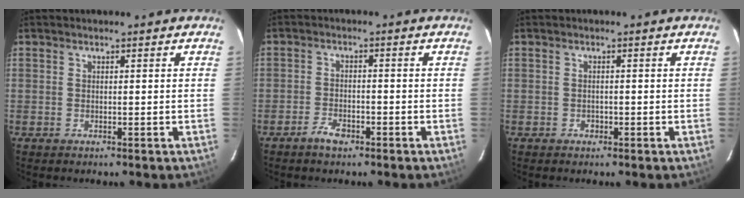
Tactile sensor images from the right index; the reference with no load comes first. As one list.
[{"total": 3.6, "force": [-2.6, 1.5, 1.9], "torque": [-0.047, 0.000, -0.047]}, {"total": 0.9, "force": [-0.4, 0.7, 0.3], "torque": [-0.004, 0.001, -0.004]}]